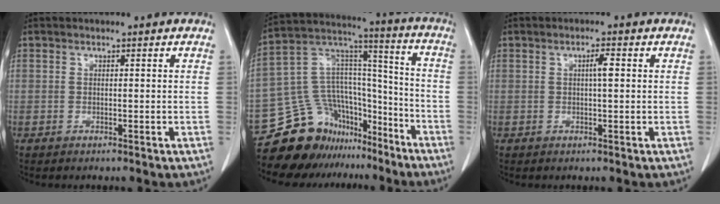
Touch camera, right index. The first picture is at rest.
{"total": 16.9, "force": [-13.5, 9.2, 4.4], "torque": [-0.070, 0.084, -0.230]}
{"total": 2.1, "force": [0.4, 0.2, 2.1], "torque": [-0.034, 0.003, 0.005]}